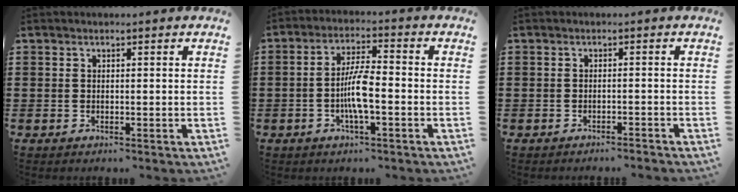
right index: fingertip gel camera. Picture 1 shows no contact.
{"total": 6.2, "force": [-1.6, 1.3, 5.8], "torque": [-0.122, -0.003, -0.035]}
{"total": 1.5, "force": [-1.4, -0.3, 0.2], "torque": [-0.005, 0.001, -0.028]}